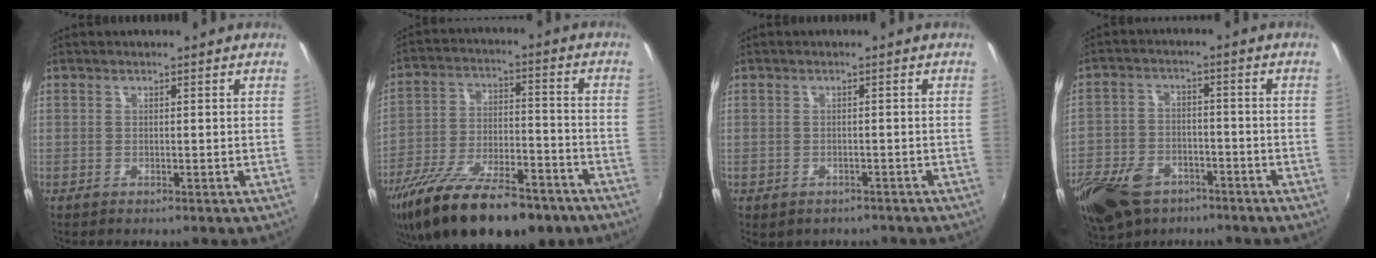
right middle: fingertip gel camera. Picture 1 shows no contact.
{"total": 23.5, "force": [-16.6, 8.6, 14.2], "torque": [-0.267, -0.043, -0.257]}
{"total": 3.3, "force": [-2.2, 2.0, 1.4], "torque": [-0.033, -0.015, -0.023]}
{"total": 17.6, "force": [-10.8, 10.6, 9.1], "torque": [-0.227, -0.018, -0.185]}